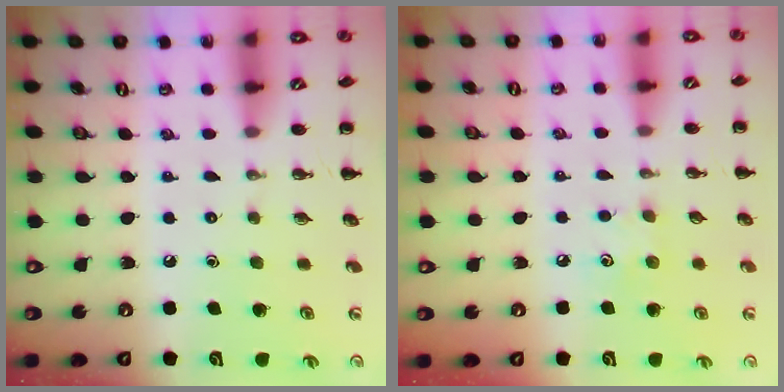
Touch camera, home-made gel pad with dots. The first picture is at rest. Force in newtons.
{"total": 5.9, "press": 5.7, "slide": 1.4}